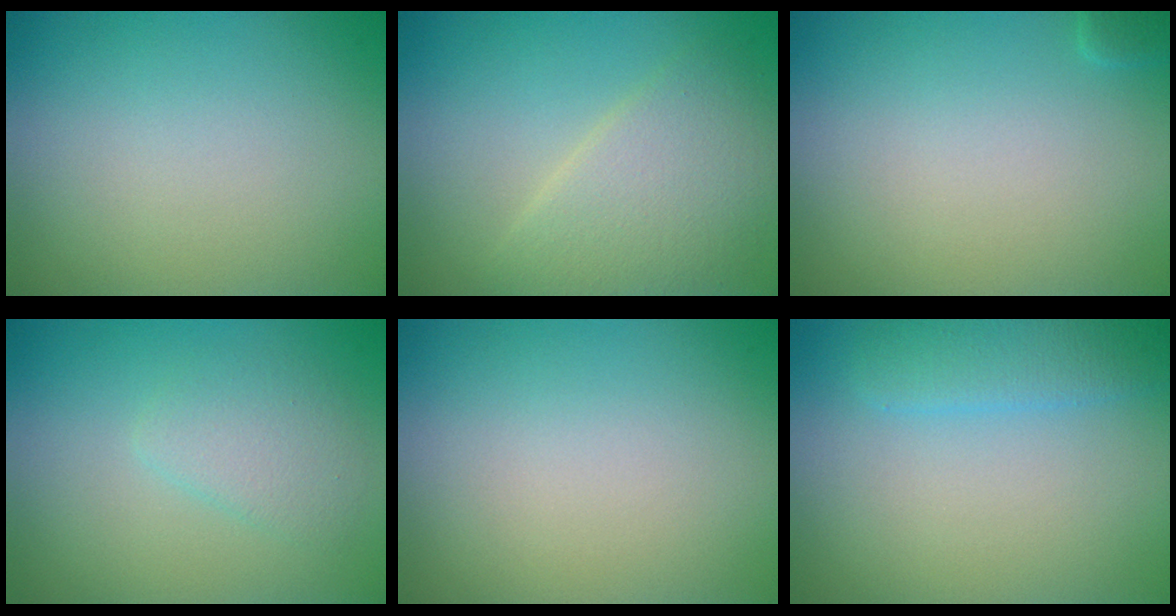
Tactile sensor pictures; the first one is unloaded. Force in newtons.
{"total": 4.4, "press": 4.4, "slide": 0.4}
{"total": 0.8, "press": 0.8, "slide": 0.1}
{"total": 2.1, "press": 2.1, "slide": 0.1}
{"total": 0.0}
{"total": 2.8, "press": 2.8, "slide": 0.1}